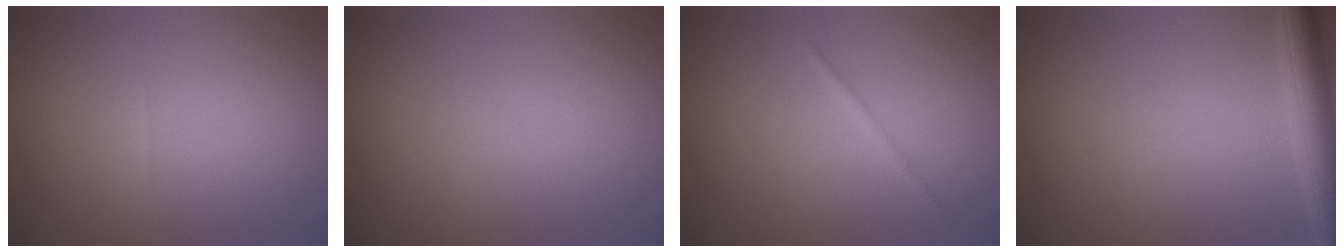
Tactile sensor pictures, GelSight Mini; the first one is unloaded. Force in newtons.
{"total": 0.0}
{"total": 0.6, "press": 0.6, "slide": 0.0}
{"total": 4.0, "press": 4.0, "slide": 0.2}